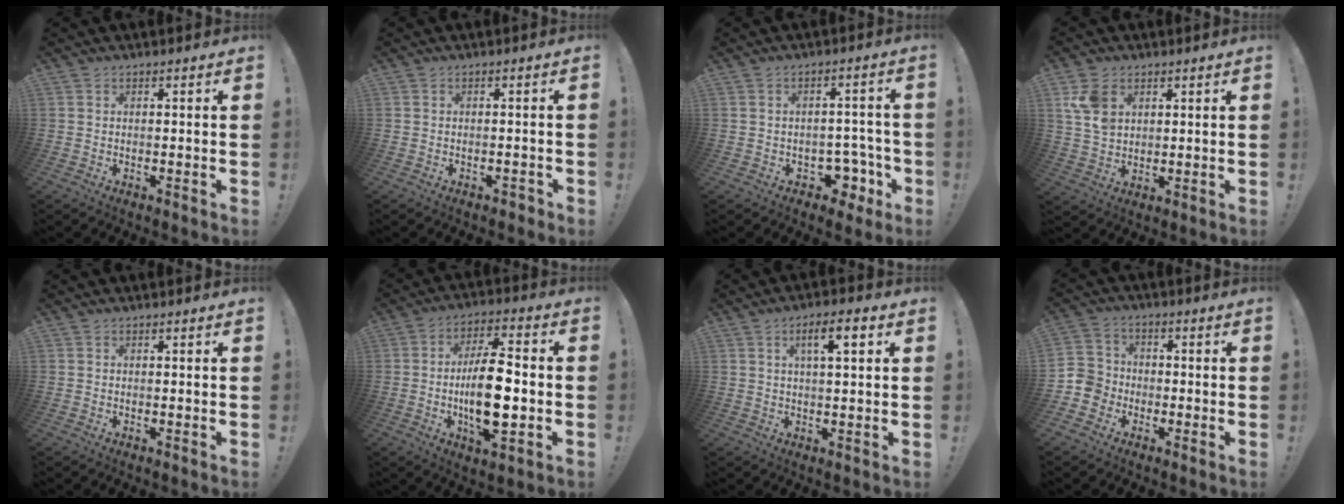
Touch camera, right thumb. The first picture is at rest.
{"total": 1.2, "force": [-0.9, 0.6, 0.6], "torque": [-0.013, 0.008, -0.015]}
{"total": 8.0, "force": [-3.1, 6.4, 3.7], "torque": [-0.033, 0.029, -0.041]}
{"total": 8.4, "force": [3.6, 5.8, 4.8], "torque": [-0.083, -0.005, 0.071]}
{"total": 0.0}
{"total": 16.3, "force": [-1.8, 6.1, 15.0], "torque": [-0.267, -0.002, -0.040]}
{"total": 6.9, "force": [2.5, 1.8, 6.2], "torque": [-0.093, -0.004, 0.033]}
{"total": 6.4, "force": [-3.3, 5.4, 0.7], "torque": [-0.017, 0.031, -0.061]}